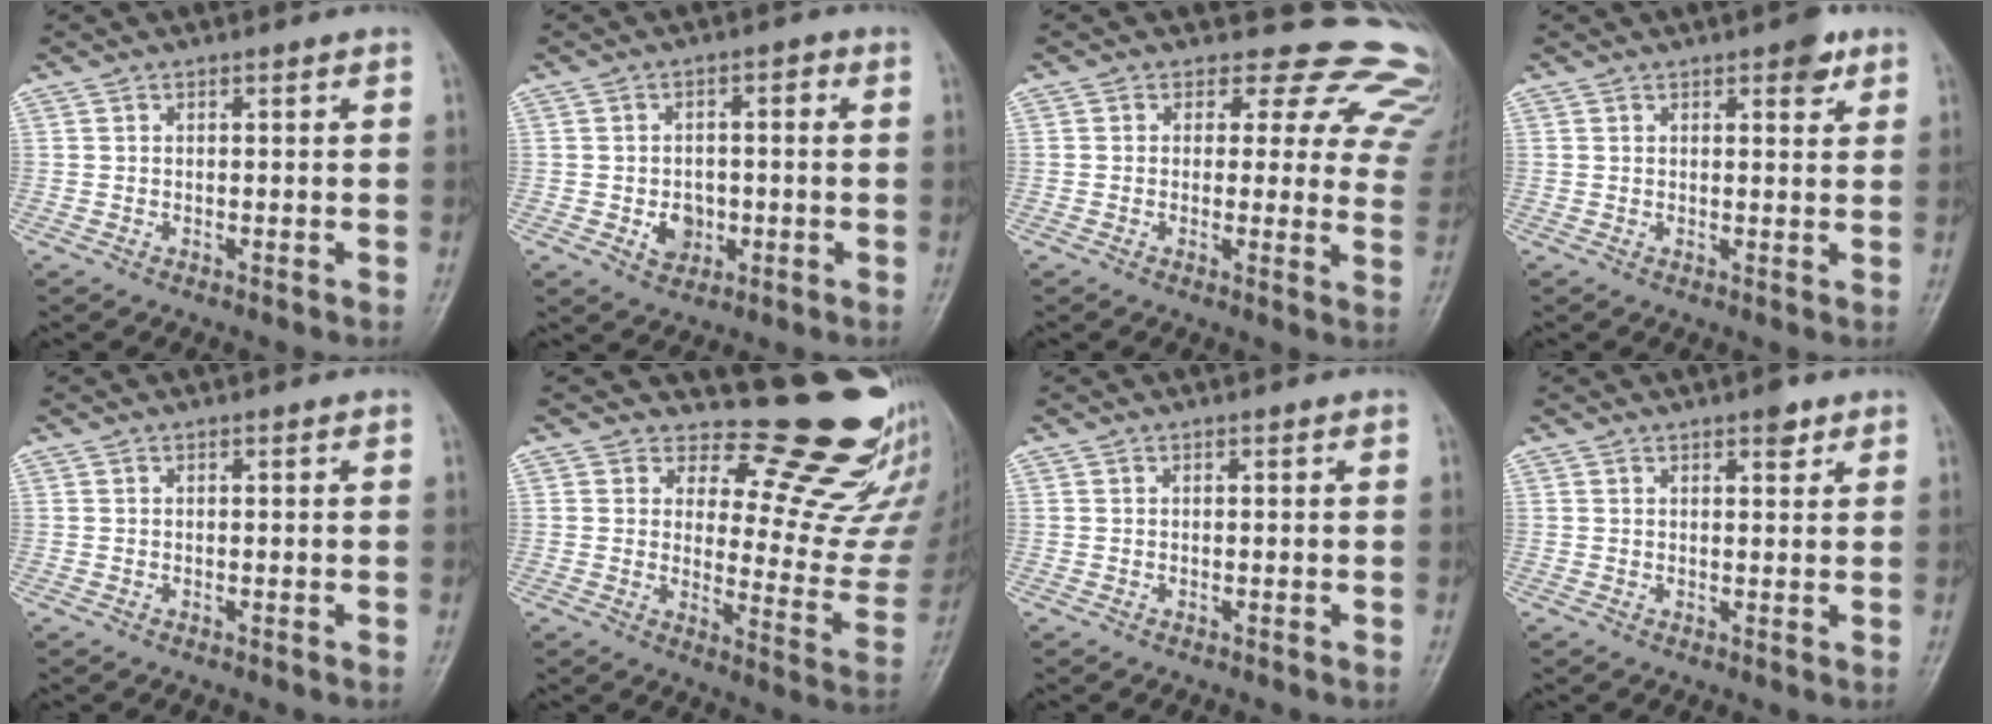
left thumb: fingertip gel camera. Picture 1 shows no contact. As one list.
[{"total": 5.7, "force": [-1.3, 4.6, 3.1], "torque": [-0.018, 0.013, -0.019]}, {"total": 14.9, "force": [11.5, 7.9, 5.2], "torque": [-0.005, -0.058, 0.095]}, {"total": 3.7, "force": [2.2, 1.5, 2.6], "torque": [-0.023, -0.008, 0.025]}, {"total": 0.0}, {"total": 17.6, "force": [16.0, 4.8, 5.5], "torque": [-0.015, -0.177, 0.188]}, {"total": 0.0}, {"total": 2.5, "force": [1.7, 1.0, 1.6], "torque": [-0.014, -0.008, 0.023]}]